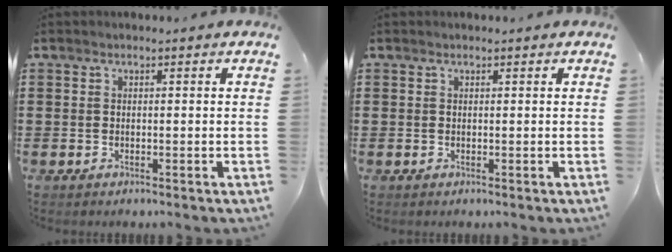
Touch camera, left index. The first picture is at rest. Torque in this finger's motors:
{"motor_torque": [0.00, -0.71, 0.00, 0.00]}